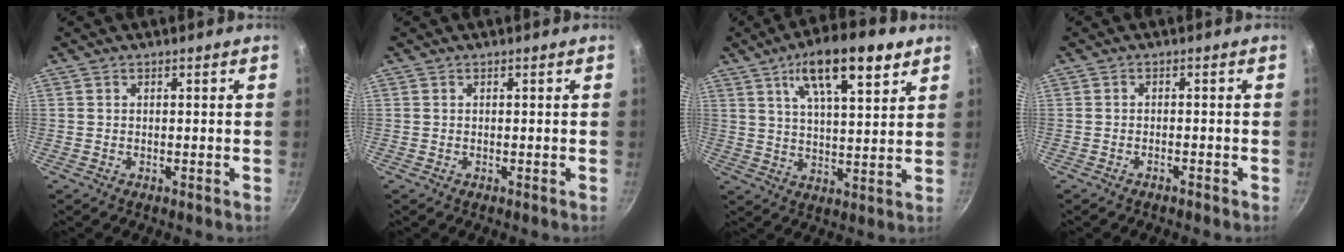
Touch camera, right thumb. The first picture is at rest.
{"total": 0.0}
{"total": 14.8, "force": [7.9, 5.0, 11.5], "torque": [-0.161, -0.021, 0.126]}
{"total": 1.0, "force": [-0.9, 0.0, 0.4], "torque": [-0.014, 0.011, -0.013]}